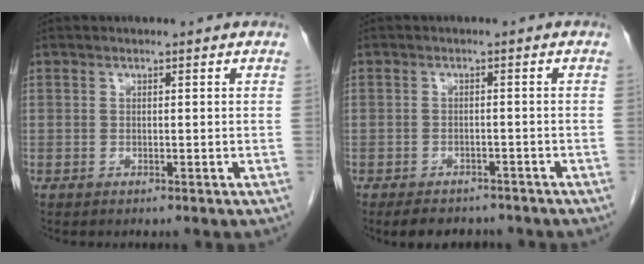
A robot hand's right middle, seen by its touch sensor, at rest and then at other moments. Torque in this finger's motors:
{"motor_torque": [0.42, -0.34, 0.03, 0.01]}